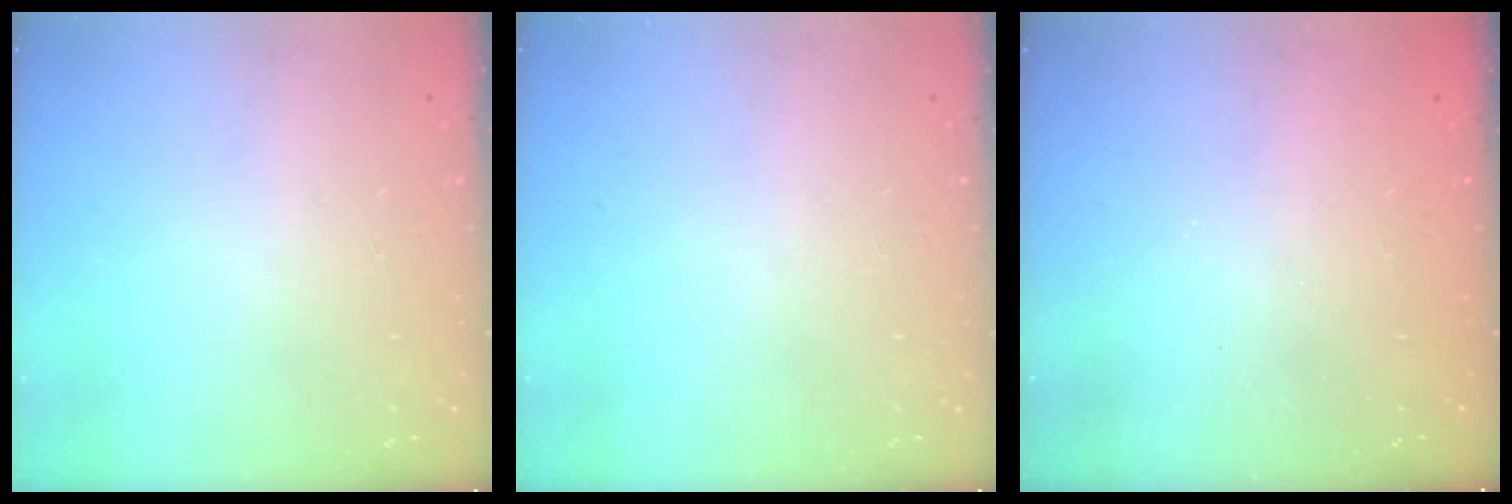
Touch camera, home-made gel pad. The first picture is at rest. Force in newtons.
{"total": 0.0}
{"total": 2.3, "press": 2.1, "slide": 0.8}